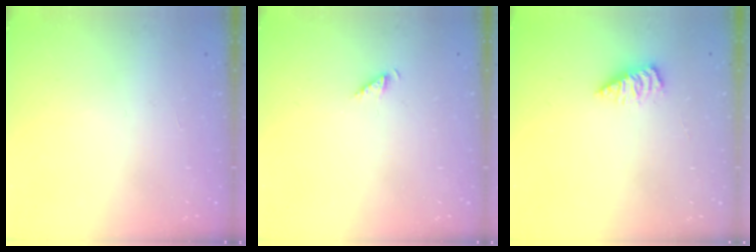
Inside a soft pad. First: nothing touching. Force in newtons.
{"total": 2.2, "press": 2.1, "slide": 0.4}
{"total": 2.8, "press": 2.8, "slide": 0.4}